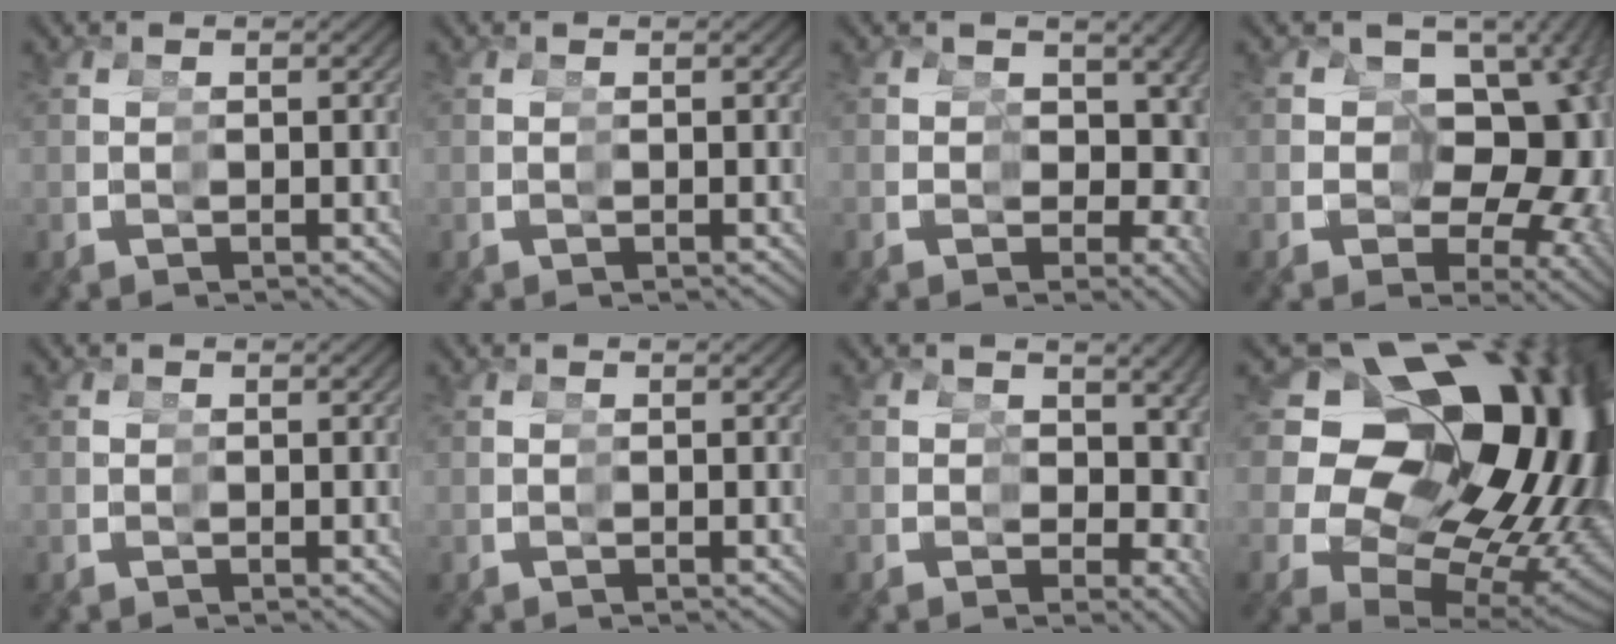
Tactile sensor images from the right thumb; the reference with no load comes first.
{"total": 0.0}
{"total": 6.6, "force": [0.6, 5.5, 3.7], "torque": [-0.047, -0.038, 0.028]}
{"total": 15.5, "force": [0.1, 11.9, 10.0], "torque": [-0.132, -0.033, 0.010]}
{"total": 0.0}
{"total": 0.0}
{"total": 5.4, "force": [1.0, 4.5, 3.0], "torque": [-0.033, -0.029, 0.028]}
{"total": 29.5, "force": [2.7, 19.7, 21.8], "torque": [-0.314, -0.034, 0.046]}